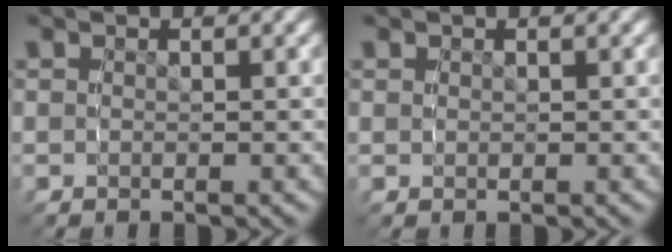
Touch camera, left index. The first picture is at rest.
{"total": 0.0}